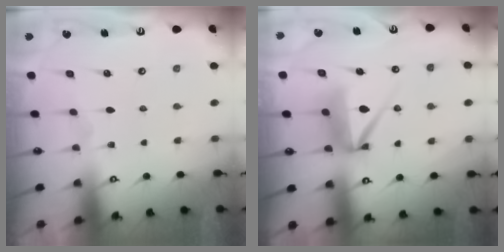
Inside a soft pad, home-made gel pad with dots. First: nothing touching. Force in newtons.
{"total": 9.6, "press": 9.5, "slide": 1.0}